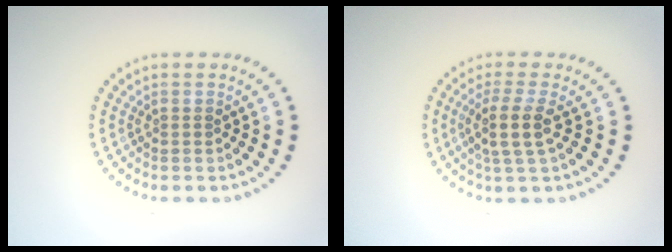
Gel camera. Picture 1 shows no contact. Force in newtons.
{"total": 2.9, "press": 2.3, "slide": 1.7}